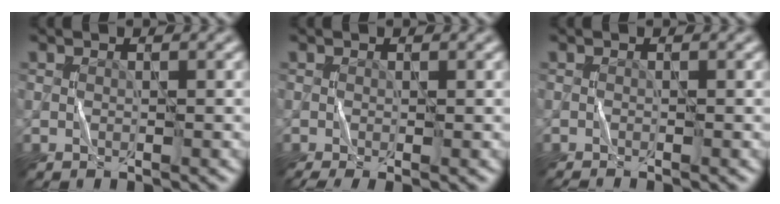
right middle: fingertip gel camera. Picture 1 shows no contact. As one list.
[{"total": 1.6, "force": [-0.7, 0.3, 1.3], "torque": [-0.025, -0.009, -0.014]}, {"total": 0.9, "force": [-0.8, 0.0, 0.3], "torque": [0.000, -0.004, -0.016]}]